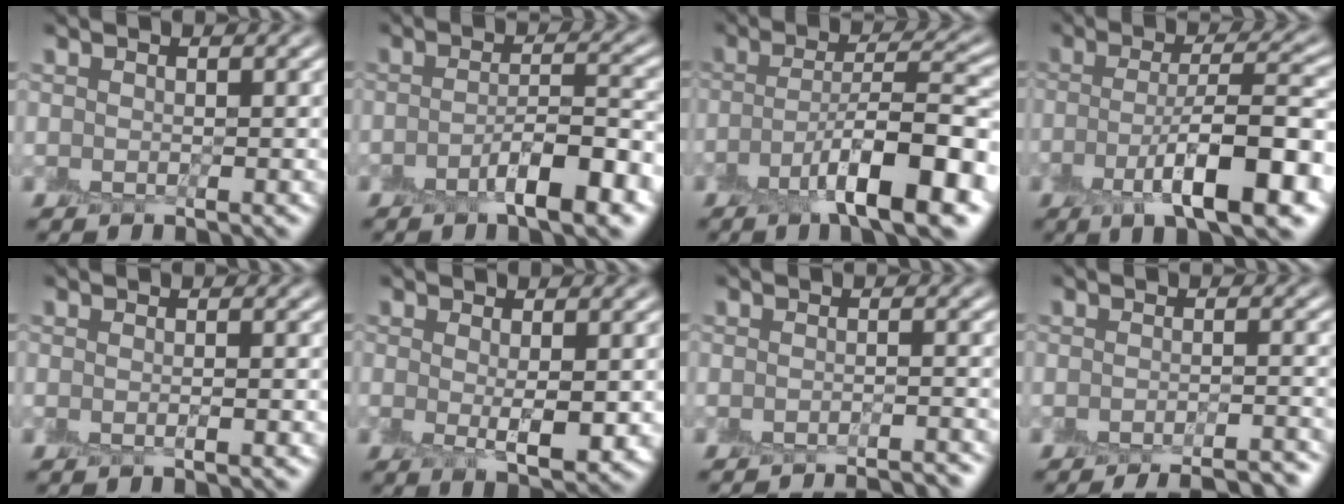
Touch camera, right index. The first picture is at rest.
{"total": 5.7, "force": [-3.0, 1.5, 4.6], "torque": [-0.072, 0.001, -0.051]}
{"total": 9.5, "force": [-4.4, 2.3, 8.1], "torque": [-0.126, 0.002, -0.077]}
{"total": 9.8, "force": [-3.8, 2.5, 8.7], "torque": [-0.135, 0.001, -0.063]}
{"total": 1.1, "force": [-0.6, 0.1, 0.9], "torque": [-0.013, -0.006, -0.009]}
{"total": 3.2, "force": [-0.4, 0.9, 3.1], "torque": [-0.047, -0.012, -0.003]}
{"total": 4.1, "force": [-4.0, 0.2, 0.8], "torque": [-0.009, 0.003, -0.048]}
{"total": 6.8, "force": [-6.2, 1.5, 2.4], "torque": [-0.020, -0.006, -0.063]}